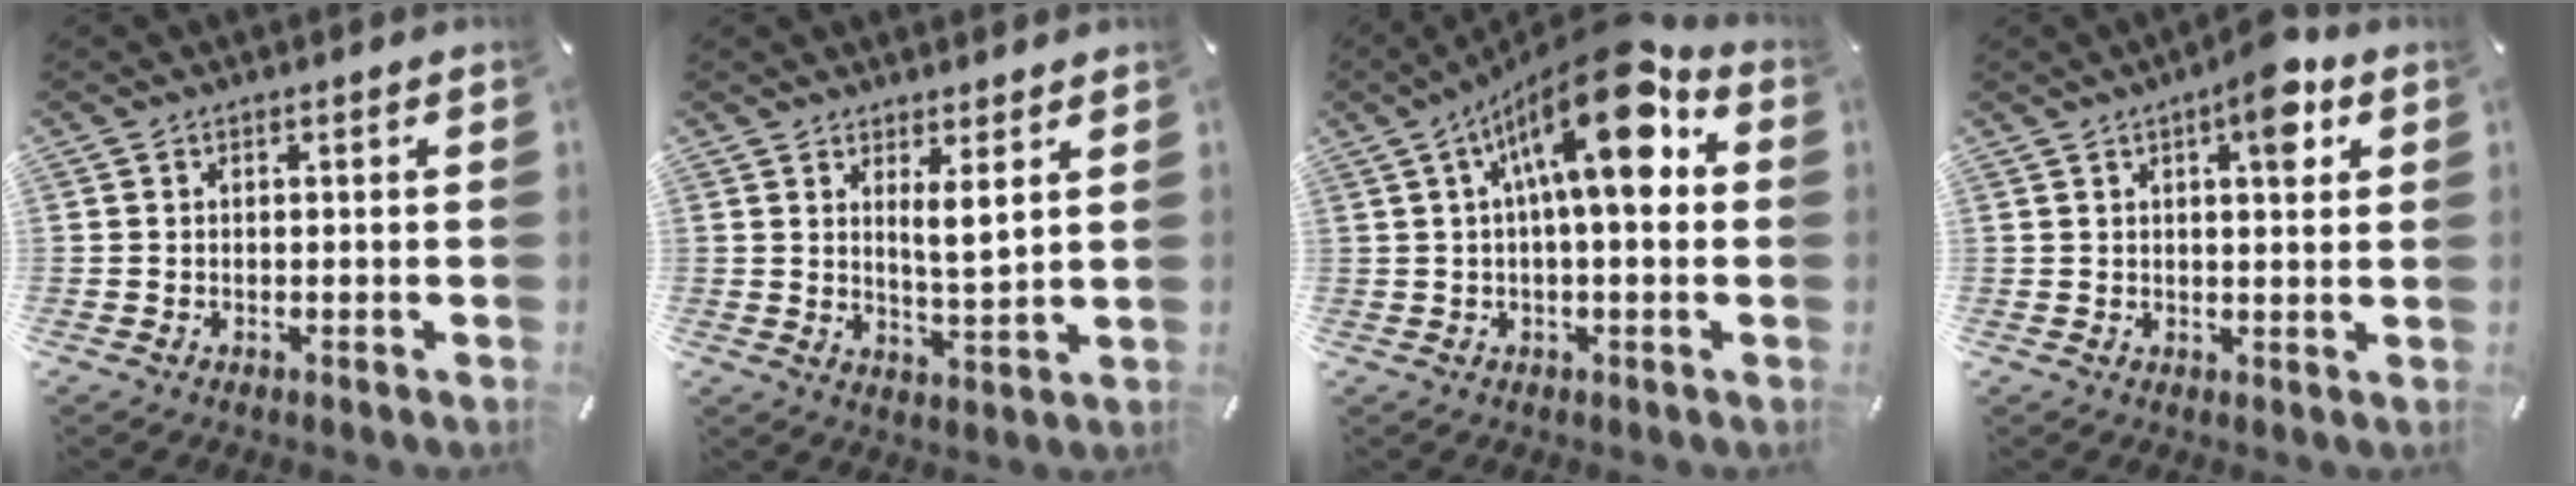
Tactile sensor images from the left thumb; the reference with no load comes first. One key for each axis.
{"total": 5.1, "fx": 3.1, "fy": 1.0, "fz": 4.0, "tx": -0.063, "ty": -0.021, "tz": 0.047}
{"total": 16.6, "fx": 5.5, "fy": 4.8, "fz": 14.8, "tx": -0.238, "ty": -0.032, "tz": 0.080}
{"total": 7.7, "fx": 3.6, "fy": 2.7, "fz": 6.2, "tx": -0.078, "ty": -0.014, "tz": 0.051}